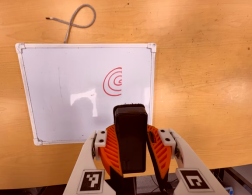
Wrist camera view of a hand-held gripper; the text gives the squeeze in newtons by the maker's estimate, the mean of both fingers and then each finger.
{"total": 11.0, "left": 10.6, "right": 11.4}